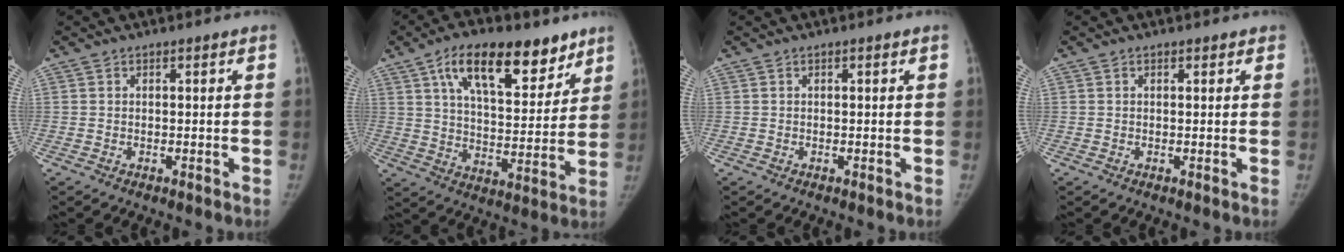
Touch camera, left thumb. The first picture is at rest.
{"total": 19.0, "force": [11.1, 8.9, 12.6], "torque": [-0.149, -0.038, 0.181]}
{"total": 0.0}
{"total": 0.8, "force": [0.5, 0.6, 0.3], "torque": [0.006, -0.001, 0.002]}